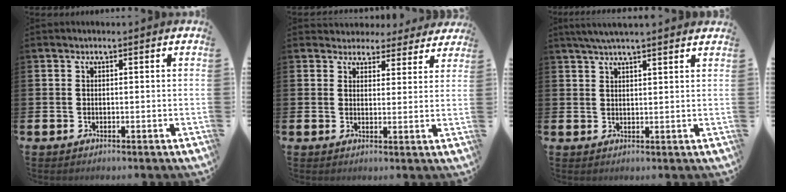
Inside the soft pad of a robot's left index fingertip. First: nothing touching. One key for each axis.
{"total": 3.9, "fx": 3.5, "fy": 1.8, "fz": 0.2, "tx": -0.008, "ty": -0.024, "tz": 0.059}
{"total": 3.6, "fx": 3.3, "fy": 0.0, "fz": 1.4, "tx": -0.033, "ty": -0.003, "tz": 0.060}